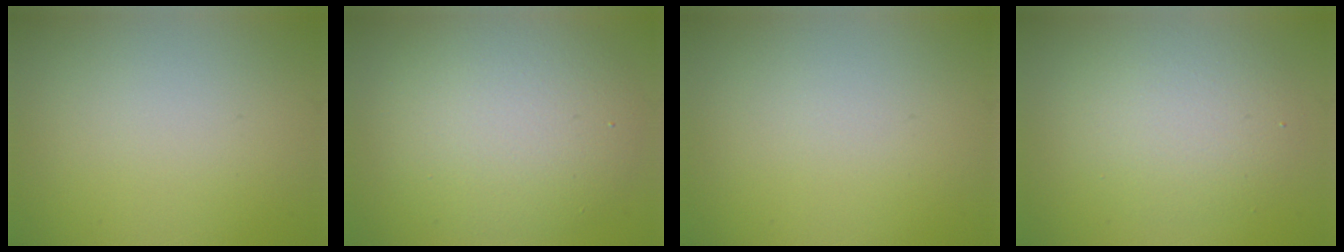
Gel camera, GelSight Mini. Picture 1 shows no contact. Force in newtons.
{"total": 7.3, "press": 7.3, "slide": 0.3}
{"total": 0.0}
{"total": 4.4, "press": 4.4, "slide": 0.4}